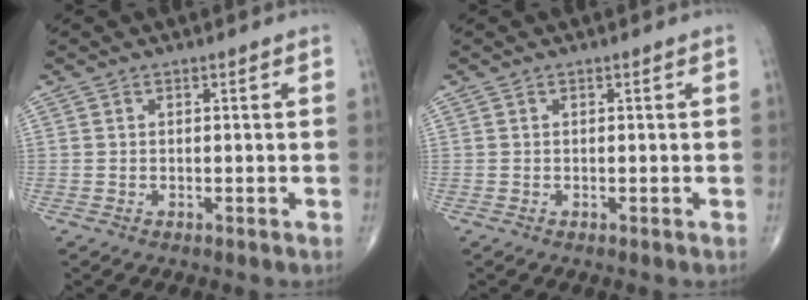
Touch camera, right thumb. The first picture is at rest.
{"total": 0.0}